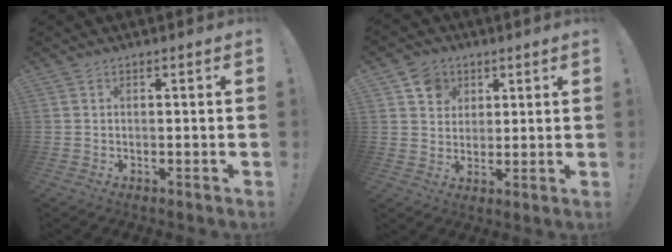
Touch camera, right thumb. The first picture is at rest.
{"total": 7.6, "force": [3.5, 6.6, 1.7], "torque": [-0.019, -0.021, 0.069]}